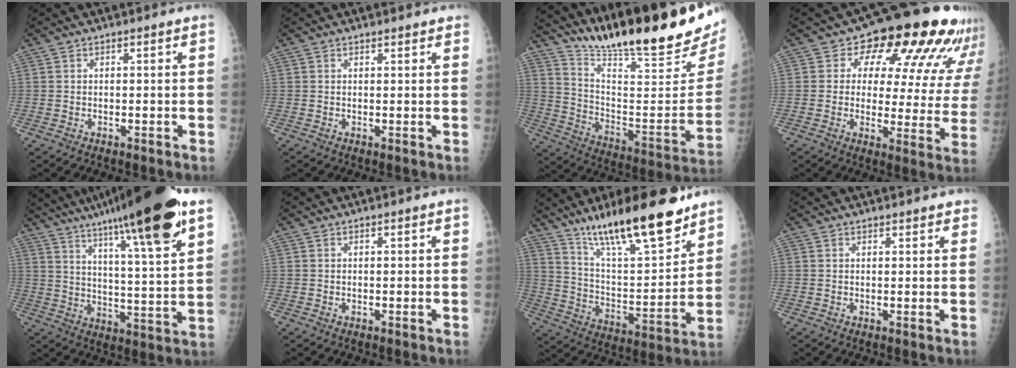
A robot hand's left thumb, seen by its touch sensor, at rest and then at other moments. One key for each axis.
{"total": 1.6, "fx": 1.5, "fy": 0.5, "fz": 0.6, "tx": 0.000, "ty": -0.001, "tz": 0.018}
{"total": 28.7, "fx": 23.1, "fy": 3.7, "fz": 16.6, "tx": -0.239, "ty": -0.139, "tz": 0.350}
{"total": 20.8, "fx": 13.0, "fy": 10.0, "fz": 12.8, "tx": -0.117, "ty": -0.050, "tz": 0.147}
{"total": 24.6, "fx": 16.1, "fy": 2.4, "fz": 18.4, "tx": -0.277, "ty": -0.043, "tz": 0.247}
{"total": 0.0}
{"total": 23.2, "fx": 16.8, "fy": 5.3, "fz": 15.1, "tx": -0.222, "ty": -0.077, "tz": 0.287}
{"total": 2.5, "fx": 2.3, "fy": 0.7, "fz": 0.8, "tx": 0.005, "ty": -0.003, "tz": 0.021}